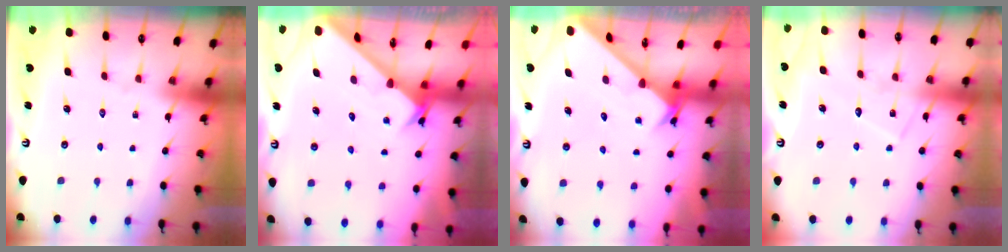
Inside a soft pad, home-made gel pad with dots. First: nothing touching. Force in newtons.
{"total": 2.6, "press": 2.6, "slide": 0.2}
{"total": 2.6, "press": 2.6, "slide": 0.2}
{"total": 8.0, "press": 8.0, "slide": 0.6}